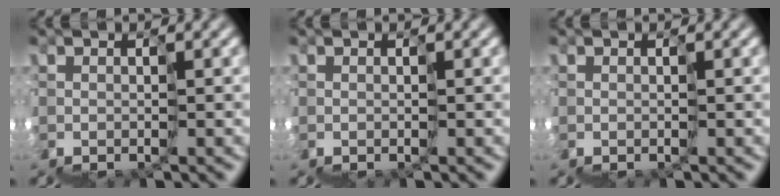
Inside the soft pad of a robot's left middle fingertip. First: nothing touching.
{"total": 0.0}
{"total": 0.0}